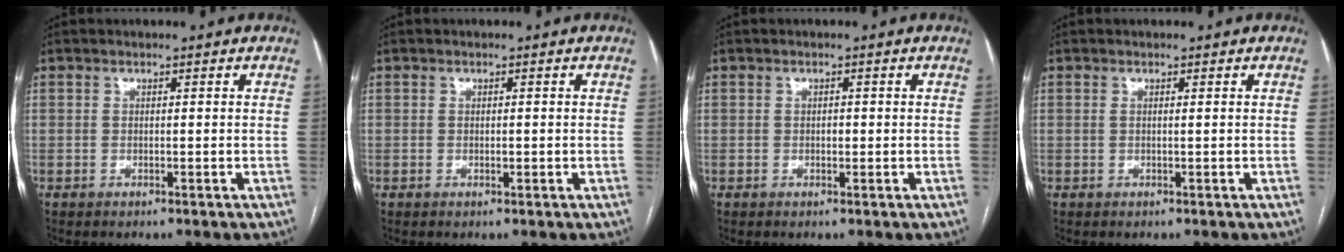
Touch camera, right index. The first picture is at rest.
{"total": 0.7, "force": [-0.1, 0.3, 0.7], "torque": [-0.013, -0.002, 0.000]}
{"total": 0.9, "force": [-0.1, 0.5, 0.7], "torque": [-0.013, 0.001, -0.001]}
{"total": 0.5, "force": [0.2, -0.1, 0.5], "torque": [-0.016, 0.001, 0.005]}